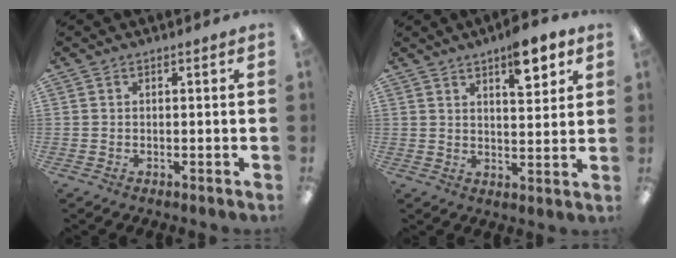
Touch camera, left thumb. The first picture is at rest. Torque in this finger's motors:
{"motor_torque": [1.21, 1.10, 0.51, -0.45, 0.03]}